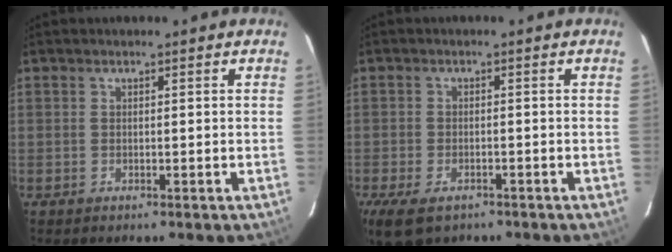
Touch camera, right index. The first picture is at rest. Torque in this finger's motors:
{"motor_torque": [1.21, -0.94, 0.43, 0.09]}